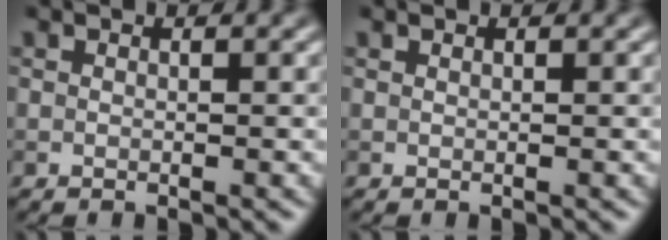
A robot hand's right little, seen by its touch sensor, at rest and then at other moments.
{"total": 0.0}